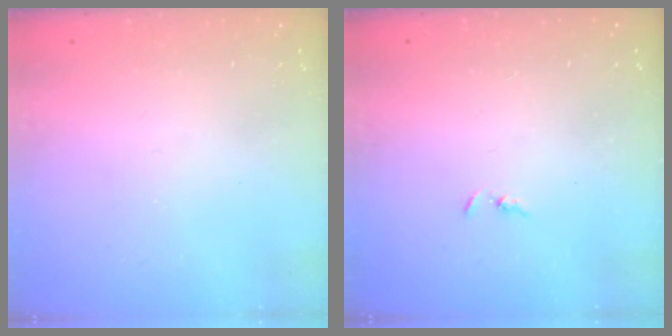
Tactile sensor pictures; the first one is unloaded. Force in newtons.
{"total": 1.3, "press": 1.2, "slide": 0.3}